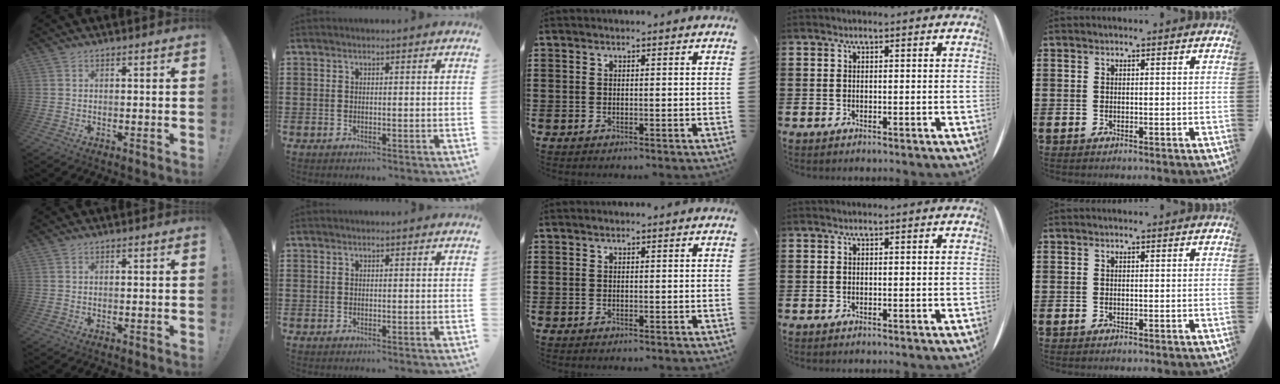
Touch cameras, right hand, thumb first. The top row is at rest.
{}